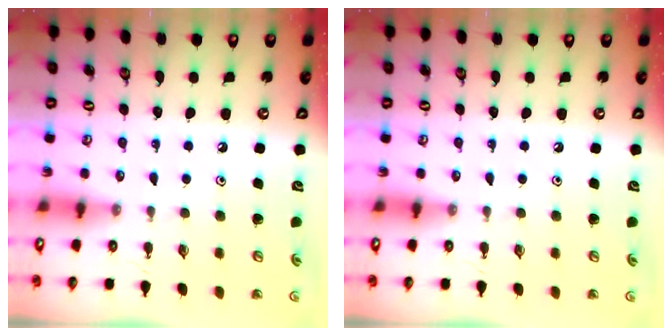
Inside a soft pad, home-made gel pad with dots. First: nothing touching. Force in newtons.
{"total": 0.0}